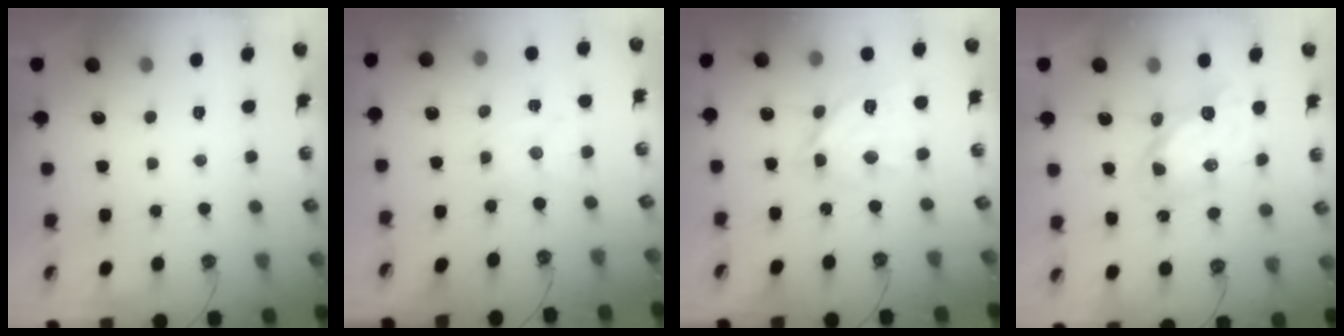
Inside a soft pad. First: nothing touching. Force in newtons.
{"total": 2.4, "press": 2.3, "slide": 0.5}
{"total": 14.8, "press": 14.8, "slide": 0.9}
{"total": 9.9, "press": 9.8, "slide": 1.0}